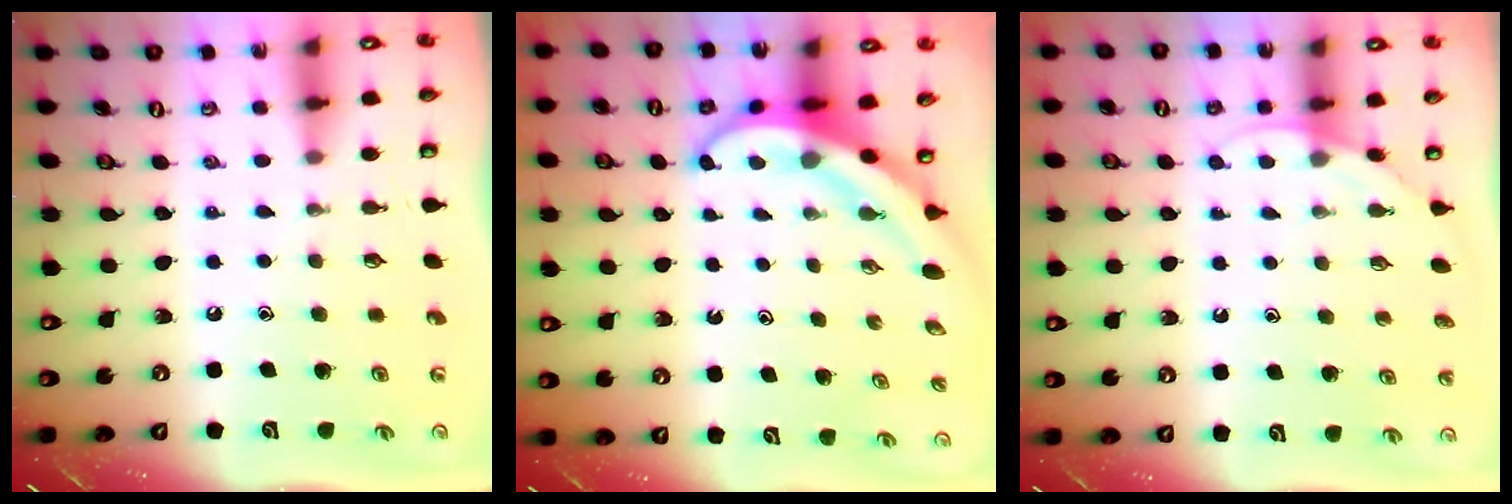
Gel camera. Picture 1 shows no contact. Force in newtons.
{"total": 5.3, "press": 5.3, "slide": 0.5}
{"total": 4.8, "press": 4.7, "slide": 0.5}